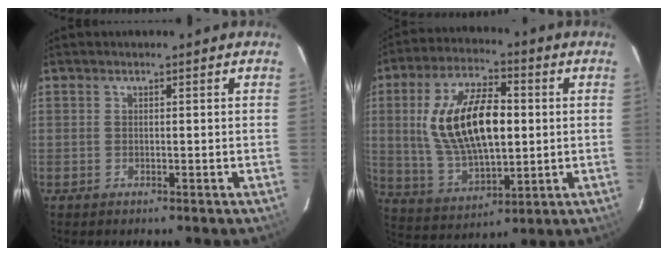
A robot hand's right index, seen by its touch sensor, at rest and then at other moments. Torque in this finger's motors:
{"motor_torque": [0.82, 0.16, 1.05, 0.21]}